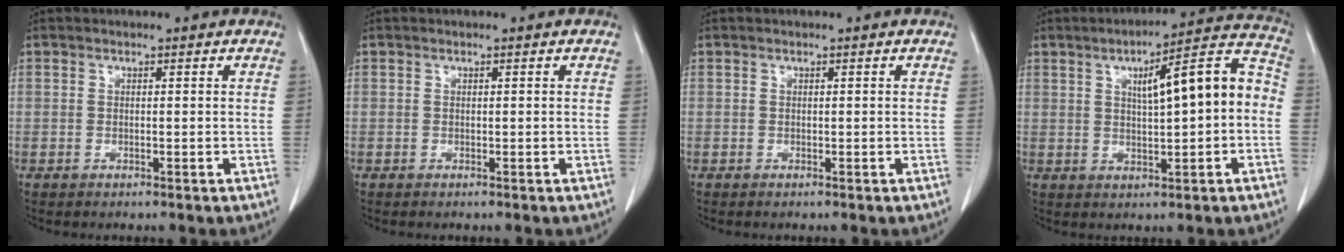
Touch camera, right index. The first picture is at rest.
{"total": 0.0}
{"total": 0.0}
{"total": 12.0, "force": [0.8, 2.1, 11.8], "torque": [-0.158, 0.041, 0.011]}